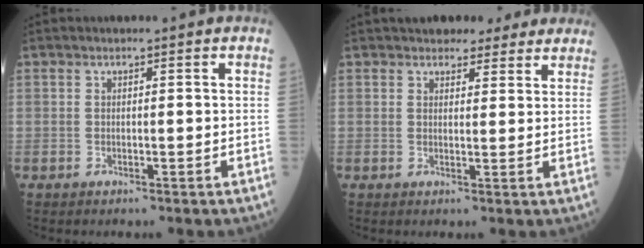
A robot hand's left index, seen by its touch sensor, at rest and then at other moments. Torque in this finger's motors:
{"motor_torque": [1.07, -1.07, 0.41, 0.06]}